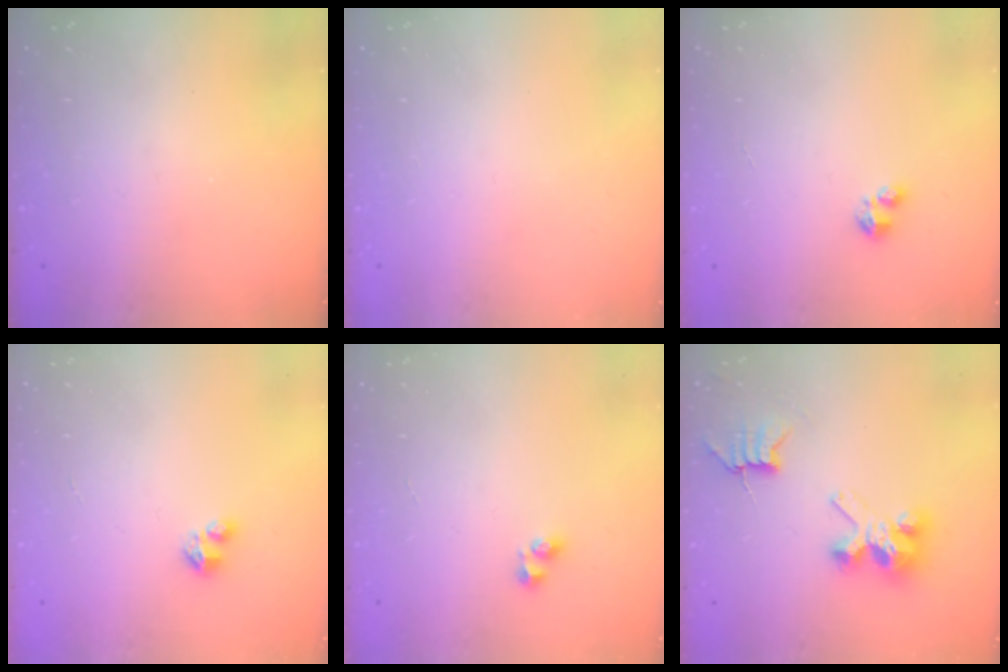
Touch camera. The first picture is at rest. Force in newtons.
{"total": 0.0}
{"total": 1.6, "press": 1.6, "slide": 0.3}
{"total": 2.1, "press": 2.1, "slide": 0.2}
{"total": 2.5, "press": 2.2, "slide": 1.3}
{"total": 7.2, "press": 7.1, "slide": 0.6}